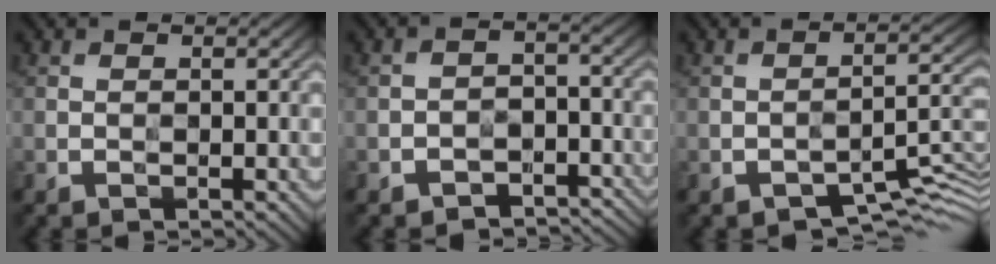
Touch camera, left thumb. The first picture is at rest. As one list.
[{"total": 5.1, "force": [-3.5, 3.1, 2.1], "torque": [-0.024, -0.008, -0.060]}, {"total": 5.3, "force": [-3.5, 1.9, 3.5], "torque": [-0.043, 0.004, -0.053]}]